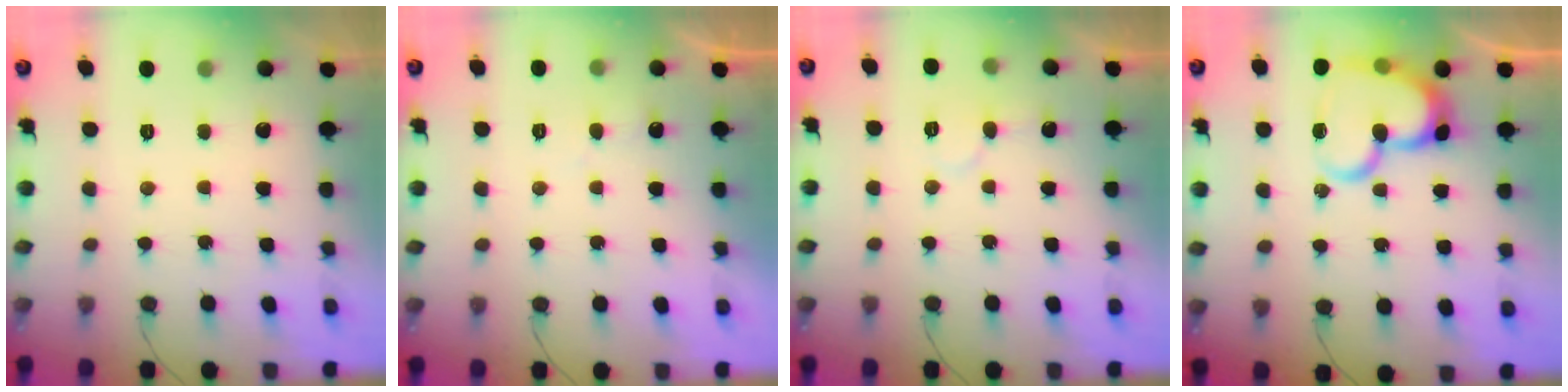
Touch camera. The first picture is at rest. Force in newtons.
{"total": 4.9, "press": 4.9, "slide": 0.3}
{"total": 4.7, "press": 4.7, "slide": 0.3}
{"total": 18.2, "press": 18.1, "slide": 1.8}